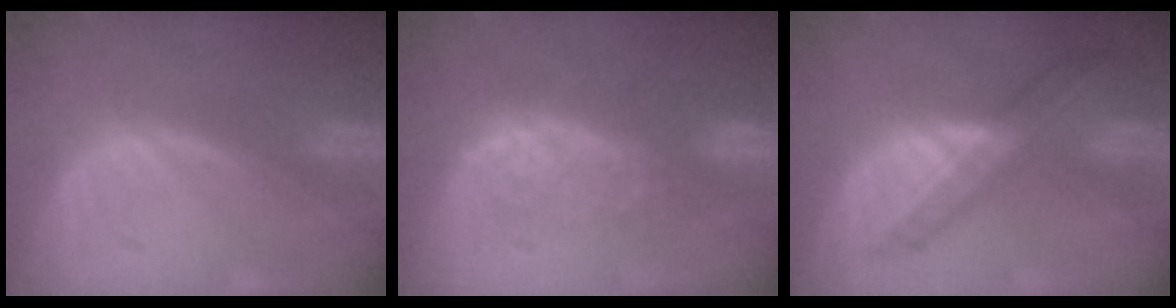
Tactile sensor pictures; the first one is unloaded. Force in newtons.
{"total": 7.8, "press": 7.5, "slide": 2.0}
{"total": 6.9, "press": 6.4, "slide": 2.5}